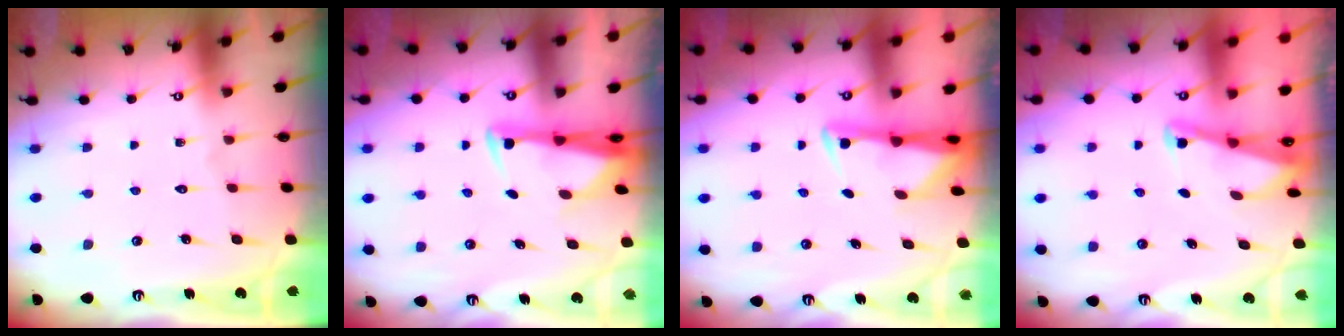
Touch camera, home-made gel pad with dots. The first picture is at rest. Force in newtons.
{"total": 2.9, "press": 2.7, "slide": 0.9}
{"total": 3.0, "press": 2.9, "slide": 0.5}
{"total": 2.1, "press": 2.0, "slide": 0.3}